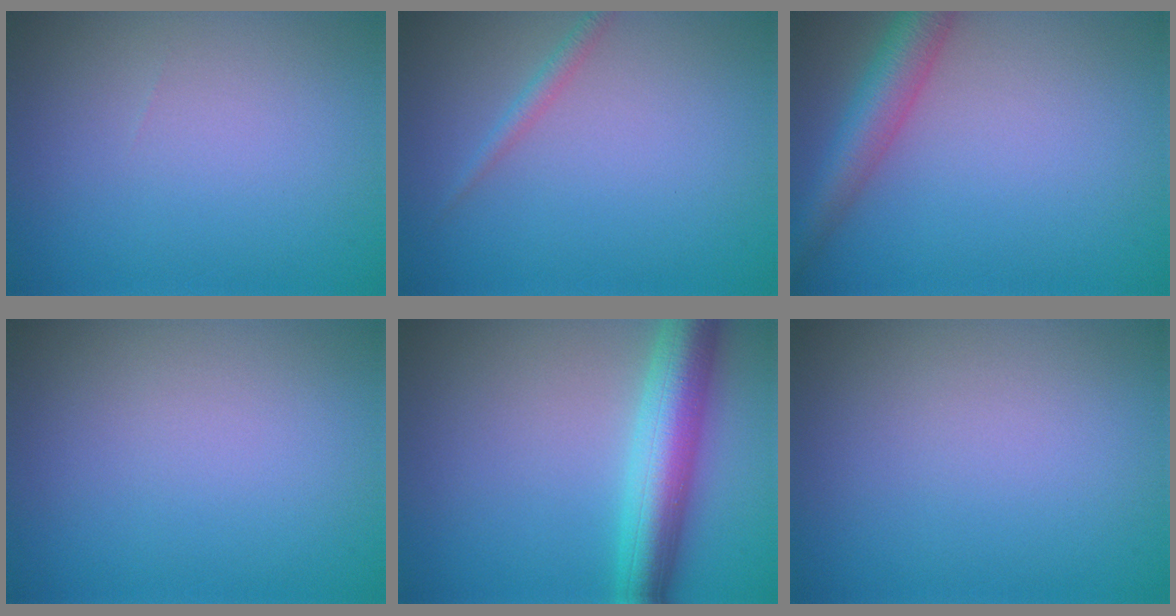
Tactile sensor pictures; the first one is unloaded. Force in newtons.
{"total": 1.2, "press": 1.2, "slide": 0.0}
{"total": 4.7, "press": 4.6, "slide": 0.2}
{"total": 0.0}
{"total": 7.2, "press": 7.2, "slide": 0.2}
{"total": 0.0}